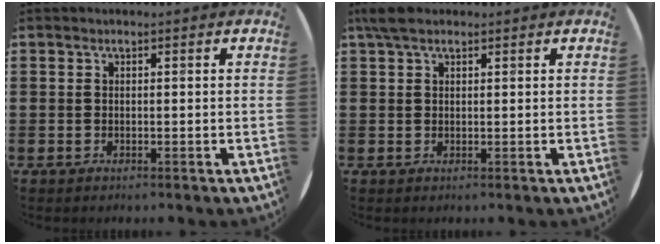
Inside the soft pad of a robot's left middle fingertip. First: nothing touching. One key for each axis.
{"total": 2.7, "fx": 1.9, "fy": 1.1, "fz": 1.5, "tx": -0.034, "ty": 0.008, "tz": 0.034}